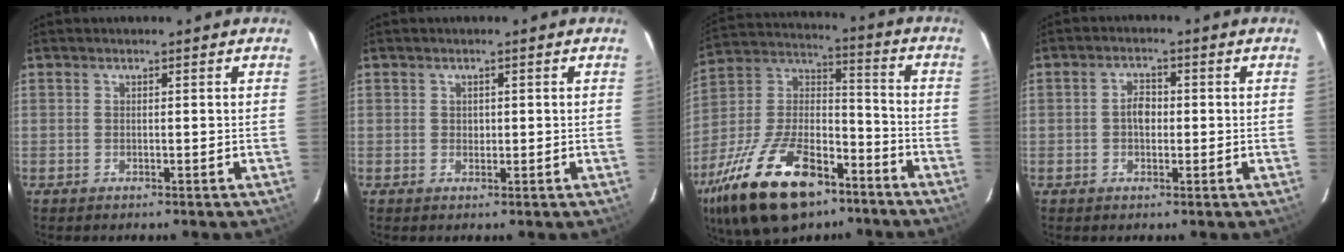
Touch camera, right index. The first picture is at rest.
{"total": 1.1, "force": [0.2, 1.1, 0.2], "torque": [0.000, 0.002, 0.004]}
{"total": 26.2, "force": [-15.7, 12.6, 16.8], "torque": [-0.338, -0.004, -0.261]}
{"total": 3.1, "force": [-0.2, 2.2, 2.2], "torque": [-0.039, 0.009, -0.004]}